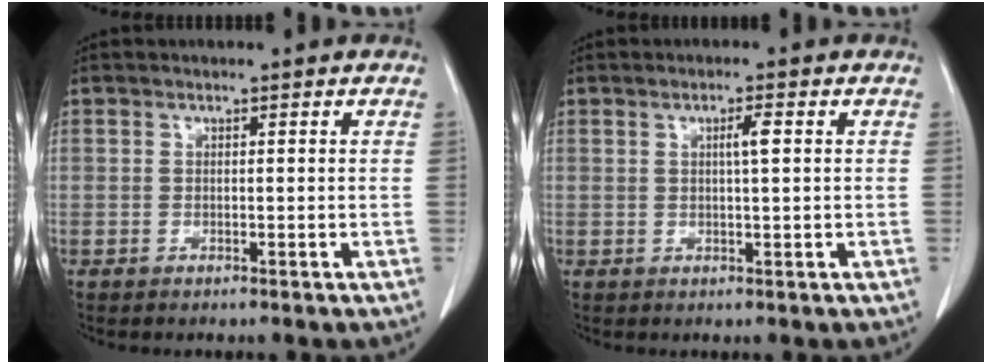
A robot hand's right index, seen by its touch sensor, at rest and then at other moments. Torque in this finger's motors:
{"motor_torque": [0.50, -0.07, 0.24, 0.06]}